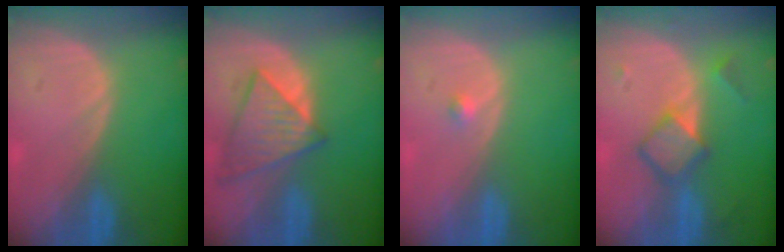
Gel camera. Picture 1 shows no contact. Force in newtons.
{"total": 8.0, "press": 7.2, "slide": 3.5}
{"total": 0.9, "press": 0.7, "slide": 0.6}
{"total": 5.1, "press": 5.1, "slide": 0.0}